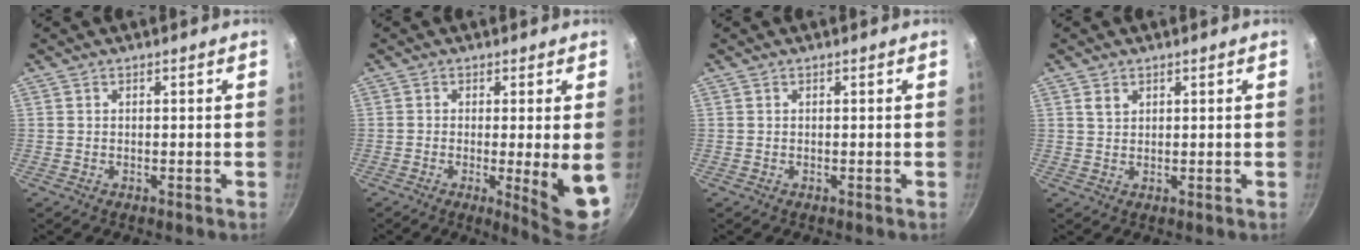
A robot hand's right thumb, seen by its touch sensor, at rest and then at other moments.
{"total": 8.4, "force": [-1.3, 1.0, 8.2], "torque": [-0.111, -0.014, -0.013]}
{"total": 0.0}
{"total": 2.0, "force": [1.1, 1.3, 1.0], "torque": [-0.017, -0.002, 0.021]}